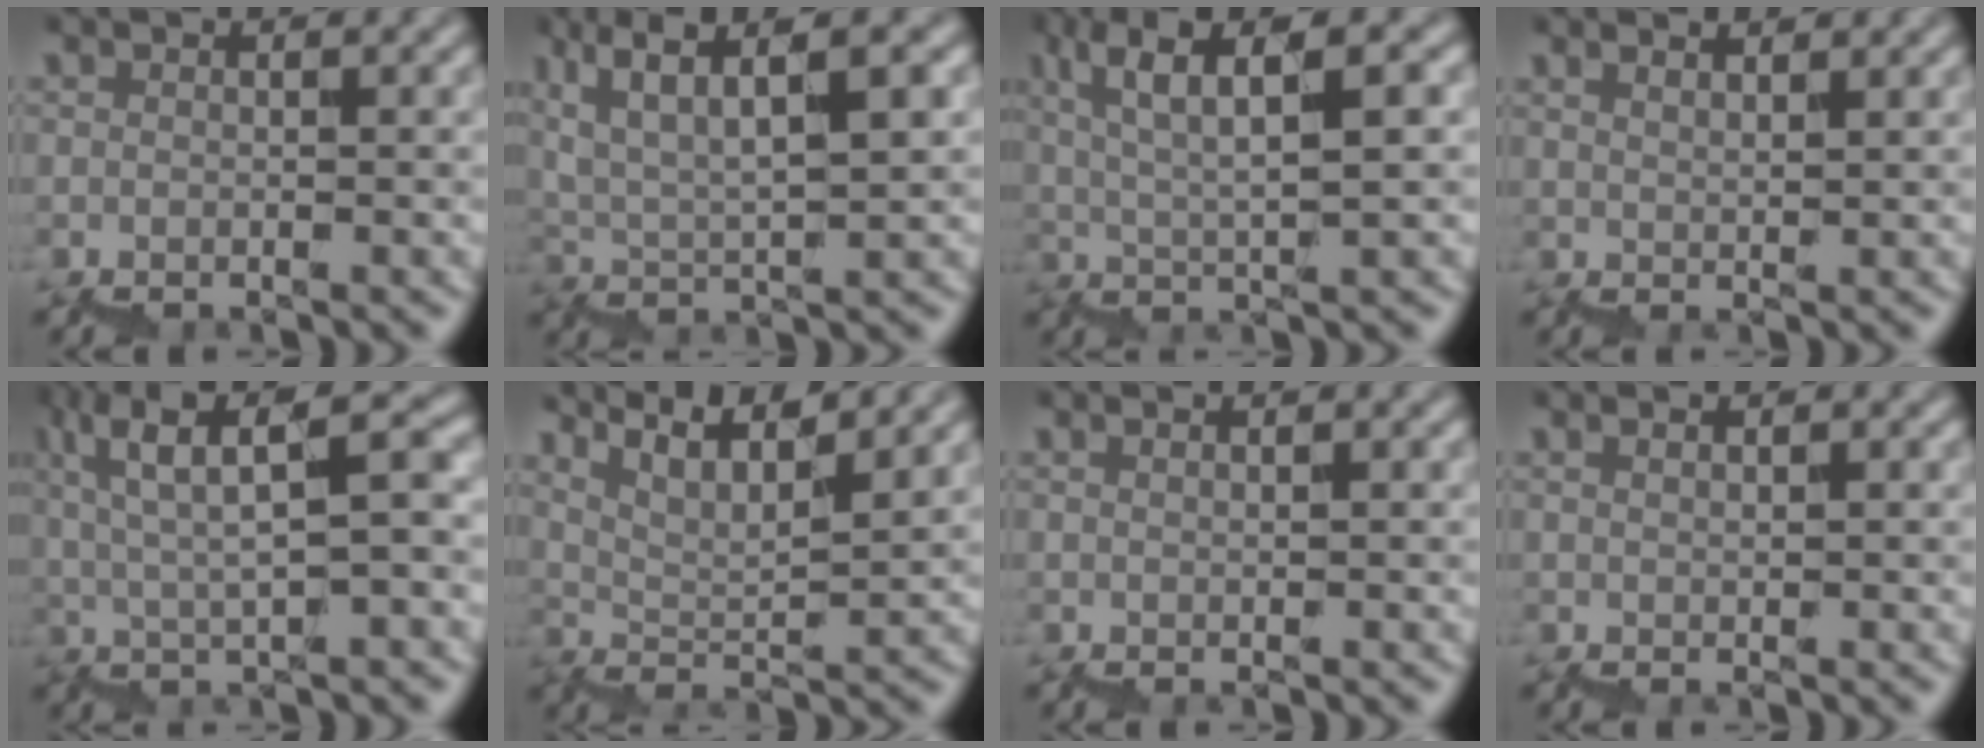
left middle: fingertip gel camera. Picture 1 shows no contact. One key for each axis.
{"total": 6.4, "fx": 4.3, "fy": 1.0, "fz": 4.6, "tx": -0.064, "ty": 0.018, "tz": 0.083}
{"total": 6.1, "fx": 3.7, "fy": 1.0, "fz": 4.8, "tx": -0.070, "ty": 0.019, "tz": 0.069}
{"total": 2.6, "fx": 2.2, "fy": 0.6, "fz": 1.3, "tx": 0.002, "ty": 0.010, "tz": 0.035}
{"total": 8.0, "fx": 4.0, "fy": 1.6, "fz": 6.8, "tx": -0.093, "ty": 0.026, "tz": 0.070}
{"total": 6.7, "fx": 6.3, "fy": 0.7, "fz": 2.1, "tx": -0.023, "ty": 0.019, "tz": 0.113}
{"total": 0.7, "fx": 0.5, "fy": 0.1, "fz": 0.4, "tx": 0.000, "ty": 0.000, "tz": 0.010}
{"total": 0.9, "fx": 0.8, "fy": 0.1, "fz": 0.4, "tx": 0.000, "ty": 0.001, "tz": 0.015}